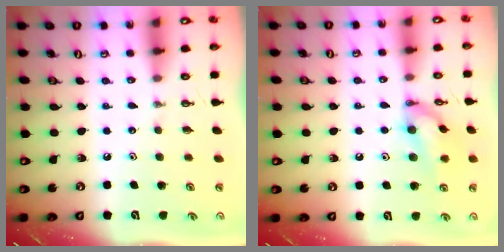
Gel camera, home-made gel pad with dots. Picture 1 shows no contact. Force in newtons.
{"total": 12.8, "press": 12.8, "slide": 0.6}